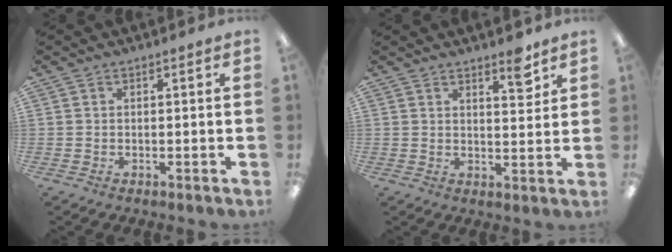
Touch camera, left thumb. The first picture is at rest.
{"total": 5.6, "force": [4.2, 1.5, 3.3], "torque": [-0.027, -0.033, 0.065]}